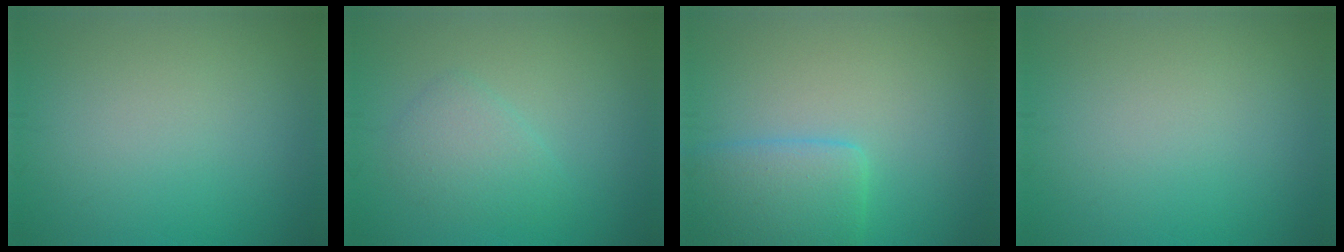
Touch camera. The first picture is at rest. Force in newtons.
{"total": 2.3, "press": 2.3, "slide": 0.0}
{"total": 4.4, "press": 4.4, "slide": 0.2}
{"total": 0.0}